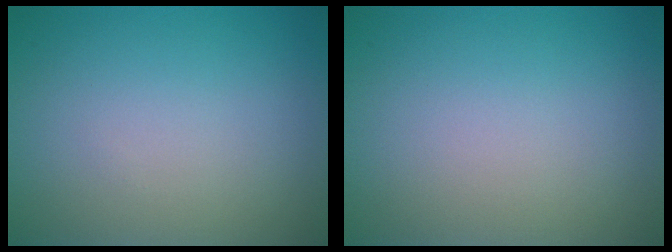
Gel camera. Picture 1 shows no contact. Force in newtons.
{"total": 0.0}